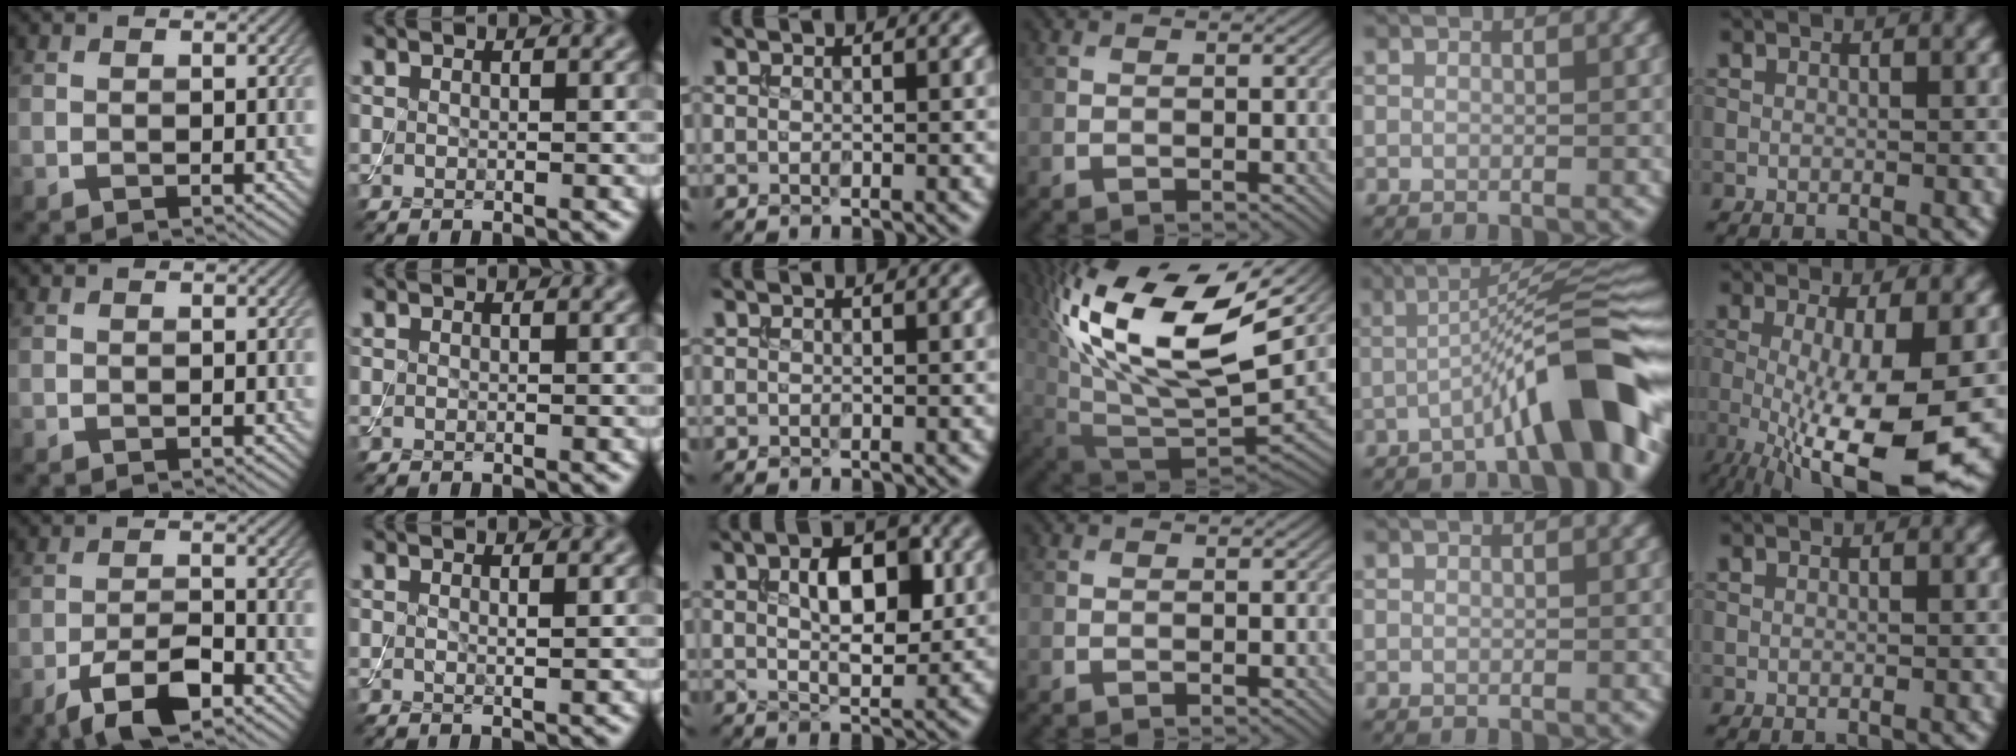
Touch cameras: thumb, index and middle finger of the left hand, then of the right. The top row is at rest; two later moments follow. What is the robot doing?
{"motion": "assemble", "object": "toy tower of hanoi"}